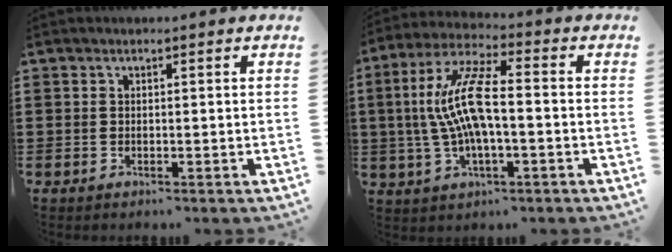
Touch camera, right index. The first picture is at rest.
{"total": 11.1, "force": [-0.3, 3.3, 10.6], "torque": [-0.234, -0.007, -0.017]}